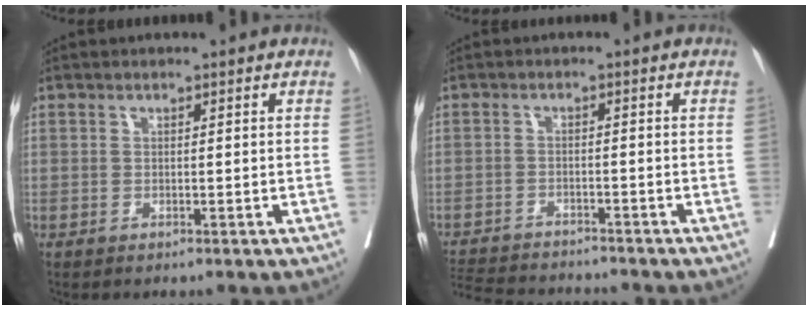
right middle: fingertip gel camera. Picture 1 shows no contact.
{"total": 11.5, "force": [-10.8, 1.2, 3.5], "torque": [-0.063, -0.005, -0.160]}